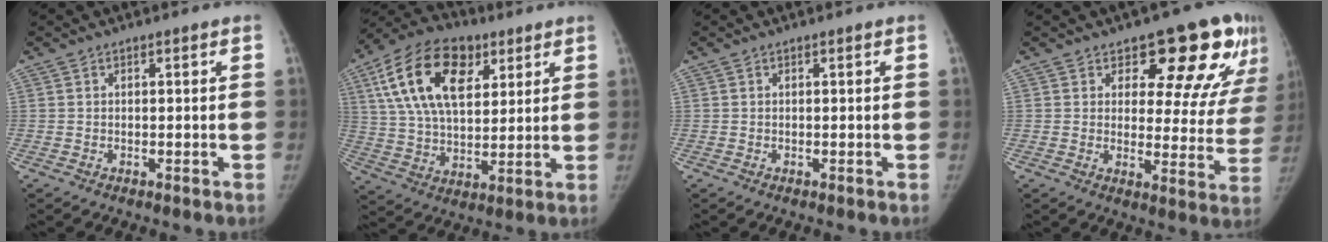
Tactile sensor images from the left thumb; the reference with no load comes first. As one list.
[{"total": 20.6, "force": [8.3, 12.0, 14.5], "torque": [-0.250, -0.006, 0.146]}, {"total": 0.0}, {"total": 17.4, "force": [11.1, 8.0, 10.7], "torque": [-0.073, -0.060, 0.125]}]